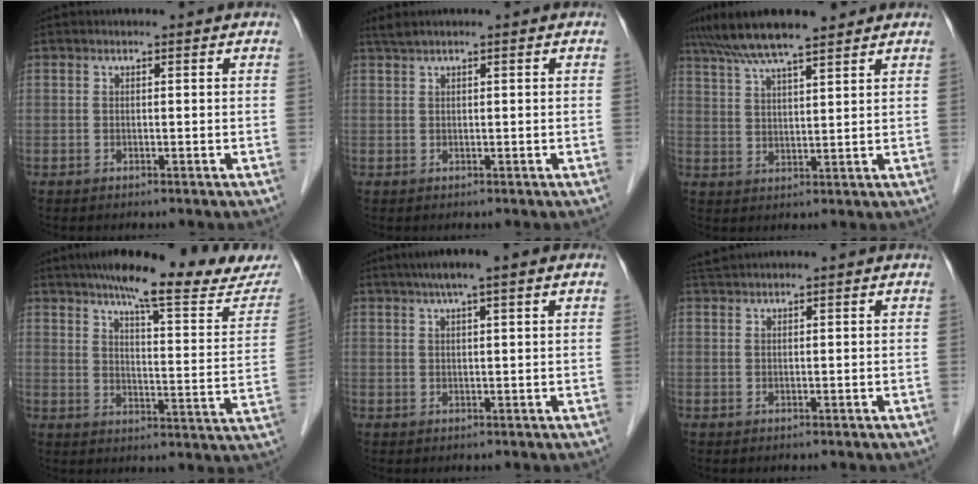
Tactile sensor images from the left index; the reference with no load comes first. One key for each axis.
{"total": 1.4, "fx": 1.1, "fy": -0.2, "fz": 0.9, "tx": -0.022, "ty": 0.020, "tz": 0.027}
{"total": 9.5, "fx": 8.0, "fy": 0.6, "fz": 5.2, "tx": -0.091, "ty": 0.030, "tz": 0.136}
{"total": 21.3, "fx": 17.9, "fy": 3.0, "fz": 11.2, "tx": -0.152, "ty": -0.019, "tz": 0.226}
{"total": 6.0, "fx": 3.7, "fy": 0.1, "fz": 4.7, "tx": -0.077, "ty": 0.031, "tz": 0.060}
{"total": 1.7, "fx": 1.6, "fy": -0.3, "fz": 0.5, "tx": -0.013, "ty": 0.017, "tz": 0.037}